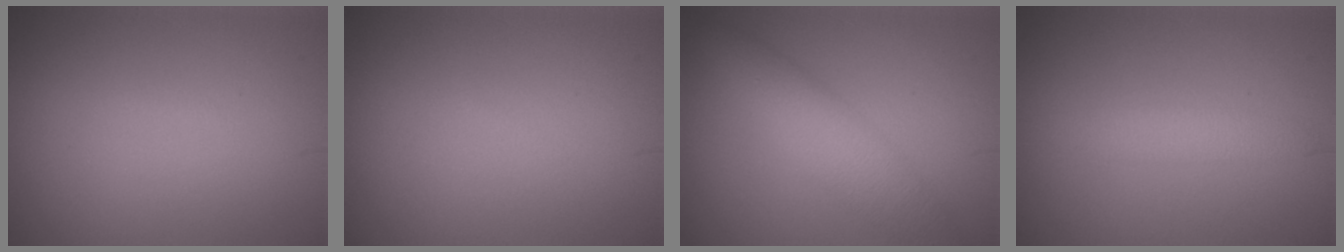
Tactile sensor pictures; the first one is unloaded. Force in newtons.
{"total": 0.0}
{"total": 4.3, "press": 4.2, "slide": 0.1}
{"total": 2.0, "press": 2.0, "slide": 0.1}